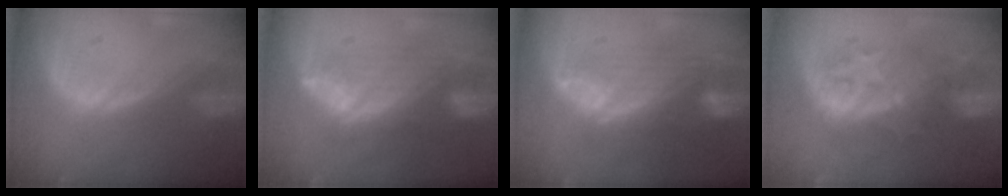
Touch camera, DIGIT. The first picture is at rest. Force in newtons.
{"total": 7.3, "press": 7.1, "slide": 1.8}
{"total": 9.0, "press": 8.0, "slide": 4.1}
{"total": 8.4, "press": 8.3, "slide": 1.4}